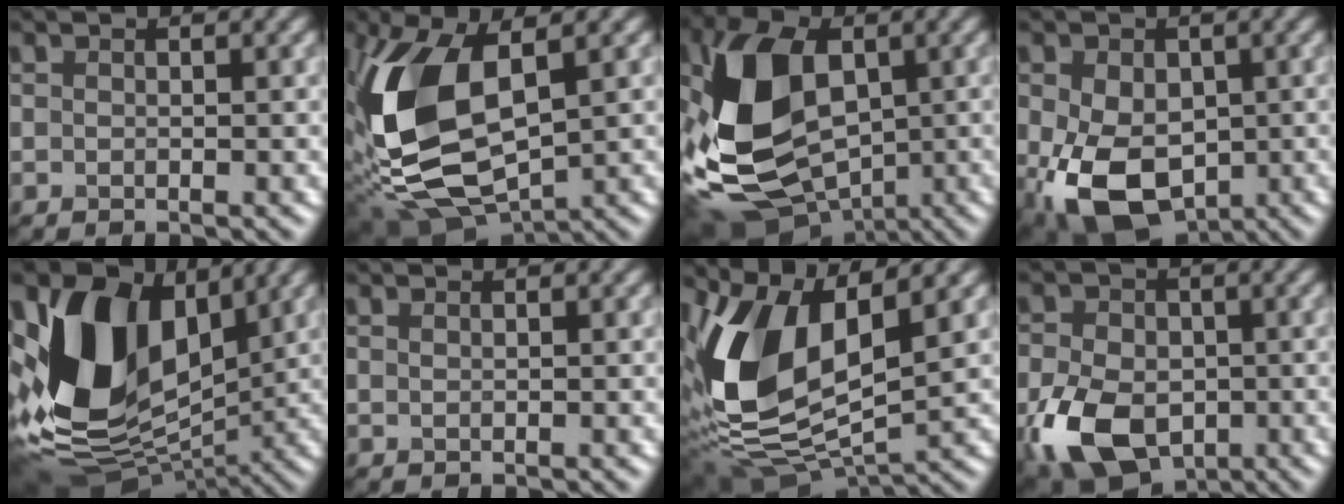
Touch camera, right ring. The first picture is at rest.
{"total": 12.0, "force": [1.3, 6.3, 10.1], "torque": [-0.235, -0.015, 0.030]}
{"total": 13.2, "force": [-1.9, 8.8, 9.7], "torque": [-0.217, -0.018, -0.032]}
{"total": 9.9, "force": [-2.6, 6.7, 6.9], "torque": [-0.155, -0.038, -0.041]}
{"total": 14.0, "force": [2.2, 9.6, 9.9], "torque": [-0.213, -0.002, 0.036]}
{"total": 0.0}
{"total": 12.5, "force": [2.6, 6.6, 10.3], "torque": [-0.231, -0.019, 0.049]}
{"total": 10.4, "force": [-3.6, 7.0, 6.8], "torque": [-0.146, -0.029, -0.070]}